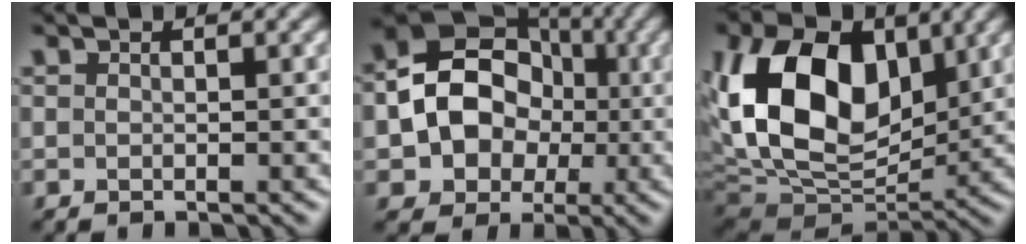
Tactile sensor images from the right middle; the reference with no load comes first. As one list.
[{"total": 9.3, "force": [-0.6, 7.7, 5.2], "torque": [-0.062, 0.010, -0.026]}, {"total": 15.7, "force": [3.8, 10.2, 11.3], "torque": [-0.227, 0.019, 0.063]}]